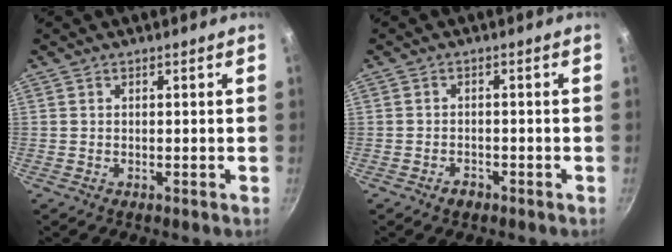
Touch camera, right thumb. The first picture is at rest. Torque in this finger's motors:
{"motor_torque": [-0.41, 0.21, -0.41, 0.04, 0.01]}